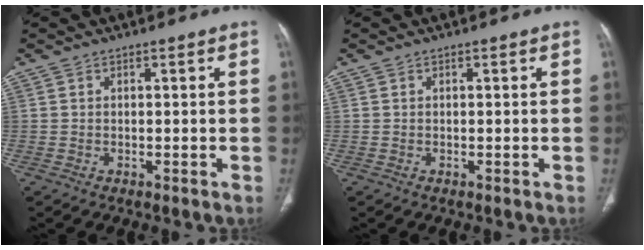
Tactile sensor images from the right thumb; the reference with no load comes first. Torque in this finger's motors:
{"motor_torque": [0.08, 0.04, -0.34, 0.30, 0.03]}